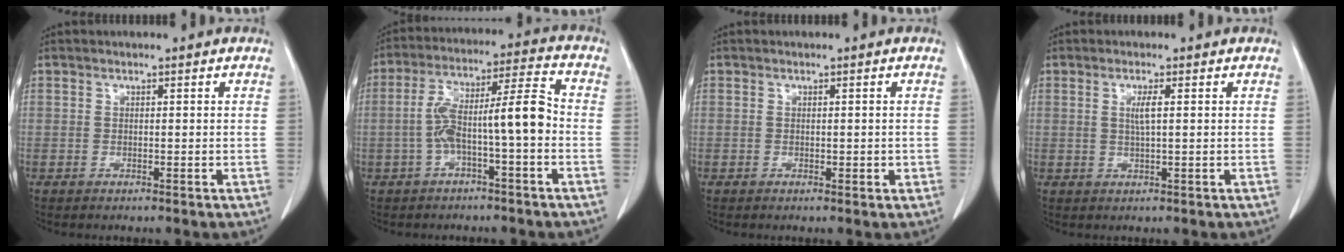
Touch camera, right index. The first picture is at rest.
{"total": 10.0, "force": [-2.0, 1.0, 9.8], "torque": [-0.174, 0.040, -0.034]}
{"total": 1.1, "force": [-0.1, 0.7, 0.8], "torque": [-0.010, 0.001, 0.002]}
{"total": 2.2, "force": [0.5, 0.0, 2.2], "torque": [-0.045, -0.001, 0.008]}